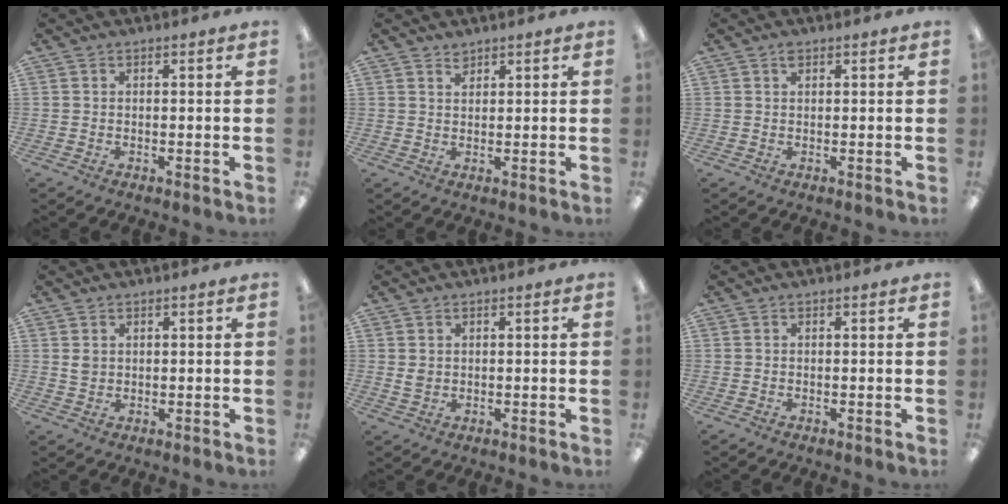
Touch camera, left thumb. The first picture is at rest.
{"total": 1.8, "force": [1.7, 0.7, 0.3], "torque": [0.000, -0.008, 0.031]}
{"total": 1.3, "force": [0.9, 0.6, 0.7], "torque": [-0.009, -0.003, 0.014]}
{"total": 1.9, "force": [0.9, 1.5, 0.7], "torque": [-0.008, -0.001, 0.014]}
{"total": 1.9, "force": [0.7, 1.5, 1.0], "torque": [-0.020, 0.002, 0.013]}
{"total": 0.0}